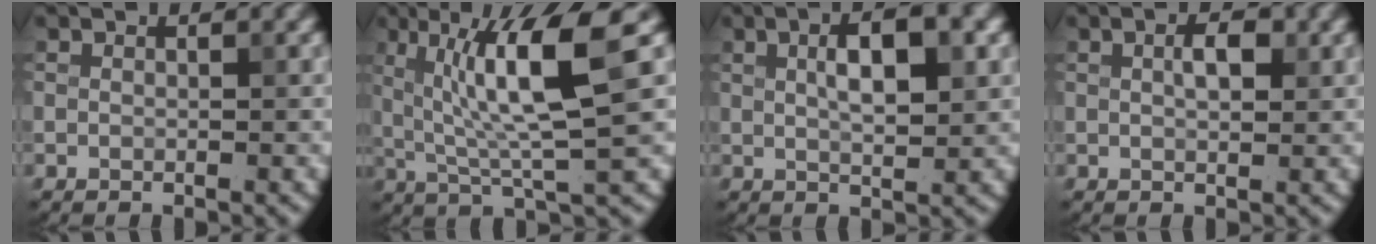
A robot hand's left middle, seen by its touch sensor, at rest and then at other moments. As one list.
[{"total": 8.7, "force": [2.2, 1.6, 8.3], "torque": [-0.137, 0.002, 0.038]}, {"total": 4.9, "force": [1.4, 1.6, 4.4], "torque": [-0.076, 0.008, 0.023]}, {"total": 2.2, "force": [0.6, 0.9, 1.9], "torque": [-0.034, 0.004, 0.010]}]